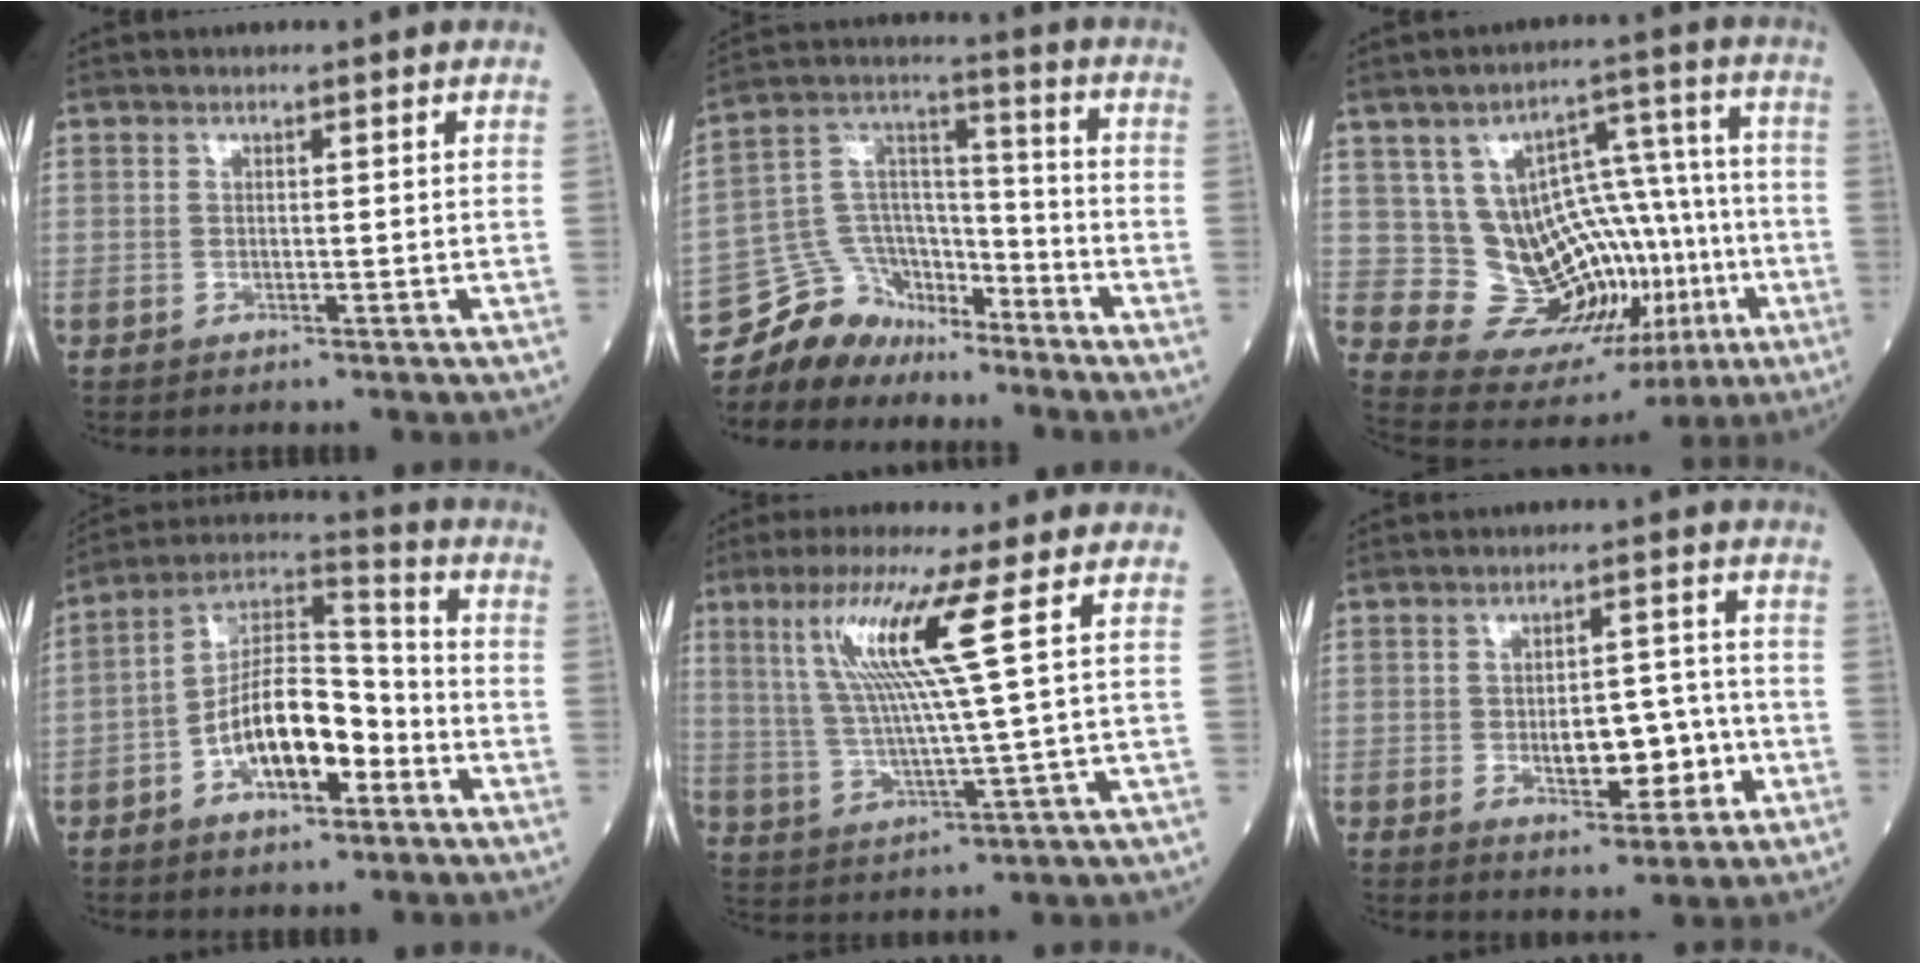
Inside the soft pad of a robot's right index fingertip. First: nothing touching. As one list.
[{"total": 11.5, "force": [-10.1, 5.5, 0.8], "torque": [-0.030, 0.065, -0.188]}, {"total": 16.8, "force": [-3.8, 10.8, 12.3], "torque": [-0.174, 0.038, -0.029]}, {"total": 12.1, "force": [-4.7, 4.9, 10.0], "torque": [-0.191, 0.026, -0.083]}, {"total": 10.8, "force": [4.1, -1.8, 9.9], "torque": [-0.199, 0.003, 0.082]}, {"total": 7.2, "force": [-2.0, 3.2, 6.1], "torque": [-0.094, 0.009, -0.022]}]